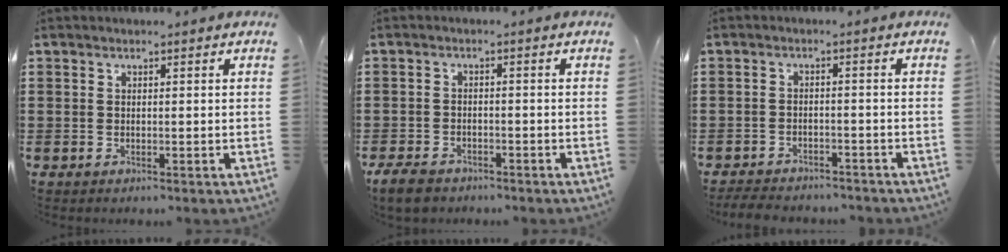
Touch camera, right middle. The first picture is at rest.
{"total": 3.3, "force": [-2.8, 1.2, 1.3], "torque": [-0.039, 0.002, -0.061]}
{"total": 3.3, "force": [-3.2, 0.6, 0.3], "torque": [-0.007, 0.002, -0.068]}